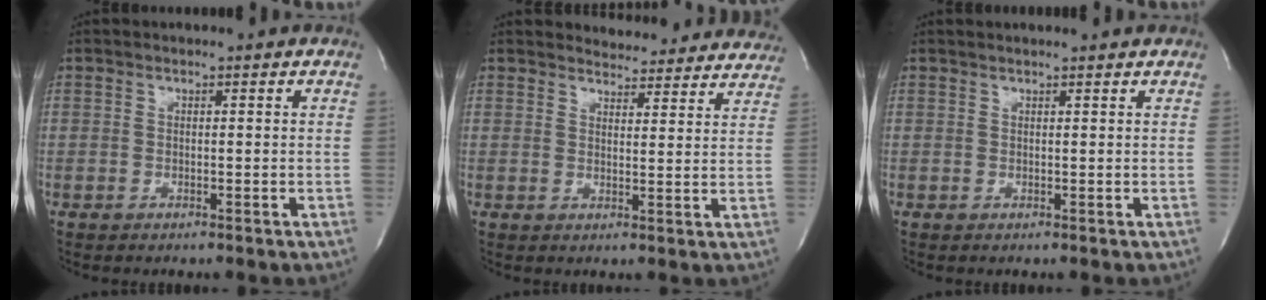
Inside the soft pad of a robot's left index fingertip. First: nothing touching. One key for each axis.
{"total": 14.3, "fx": 13.8, "fy": 3.7, "fz": 1.6, "tx": 0.006, "ty": -0.021, "tz": 0.143}
{"total": 2.9, "fx": 2.7, "fy": 0.0, "fz": 0.9, "tx": -0.014, "ty": 0.013, "tz": 0.031}